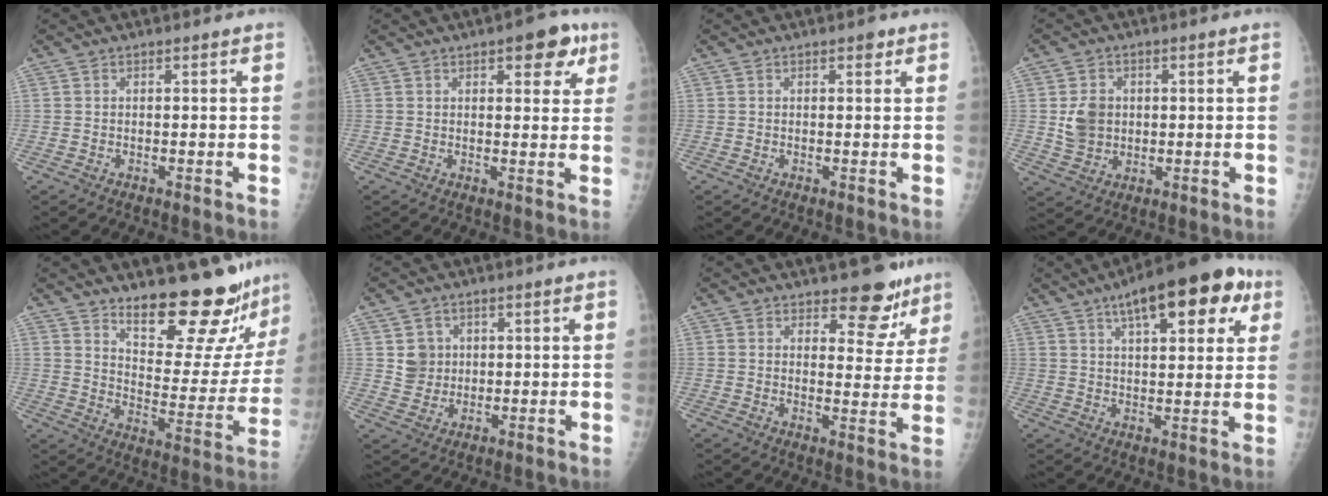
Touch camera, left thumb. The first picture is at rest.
{"total": 7.1, "force": [3.6, 3.2, 5.2], "torque": [-0.033, -0.009, 0.038]}
{"total": 1.3, "force": [0.7, 0.7, 0.8], "torque": [-0.003, -0.001, 0.007]}
{"total": 6.1, "force": [0.5, 5.2, 3.1], "torque": [-0.035, -0.005, 0.016]}
{"total": 20.8, "force": [17.8, 5.0, 9.5], "torque": [-0.089, -0.156, 0.246]}
{"total": 4.5, "force": [1.0, 4.3, 0.8], "torque": [0.009, -0.003, 0.021]}
{"total": 8.7, "force": [6.6, 4.1, 3.8], "torque": [-0.009, -0.046, 0.086]}
{"total": 17.4, "force": [8.7, 6.6, 13.6], "torque": [-0.166, -0.006, 0.122]}